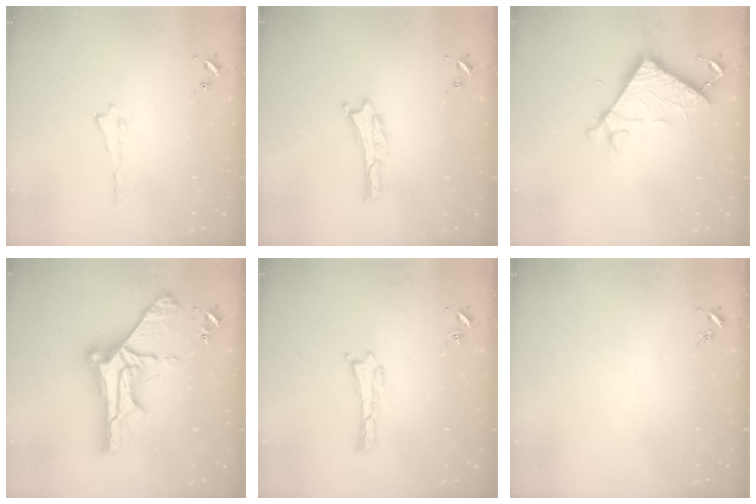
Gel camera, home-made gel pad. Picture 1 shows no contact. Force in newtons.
{"total": 0.0}
{"total": 7.2, "press": 7.2, "slide": 0.4}
{"total": 11.8, "press": 11.7, "slide": 1.2}
{"total": 0.0}
{"total": 0.0}